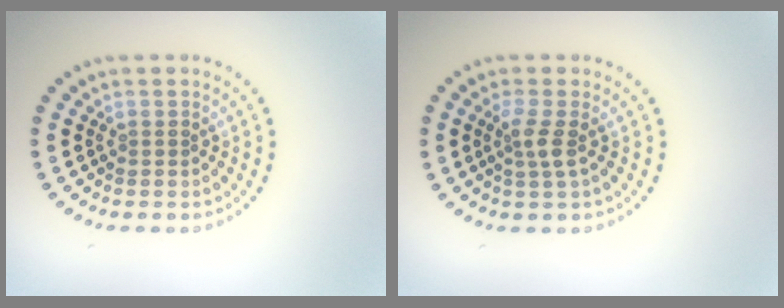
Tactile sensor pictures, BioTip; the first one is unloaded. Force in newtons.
{"total": 1.8, "press": 1.3, "slide": 1.2}